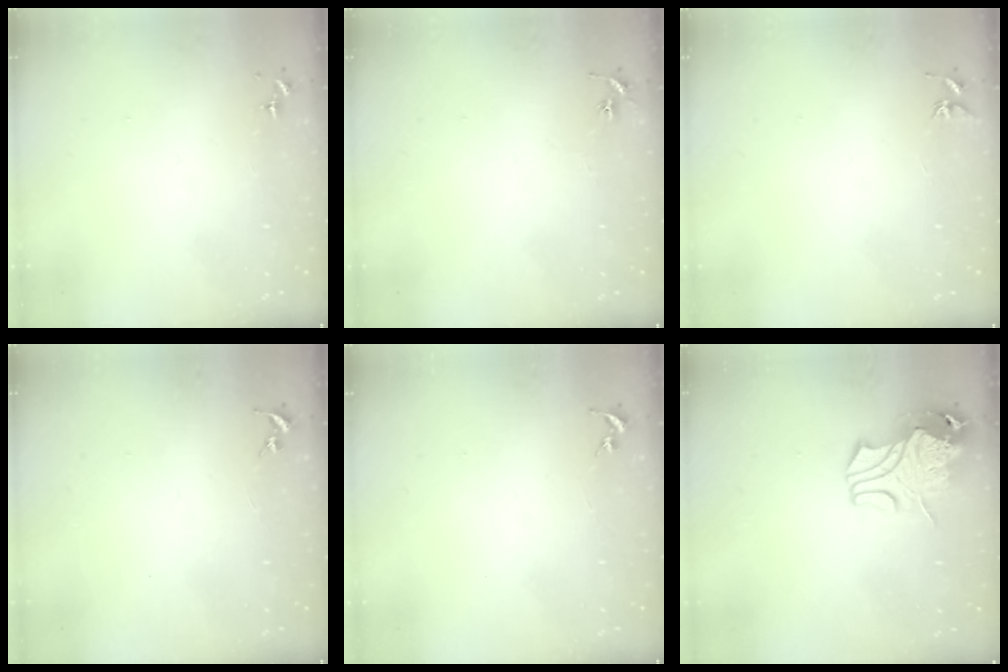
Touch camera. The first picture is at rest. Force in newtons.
{"total": 2.9, "press": 2.9, "slide": 0.3}
{"total": 3.7, "press": 3.7, "slide": 0.4}
{"total": 0.0}
{"total": 0.0}
{"total": 12.1, "press": 12.0, "slide": 1.8}